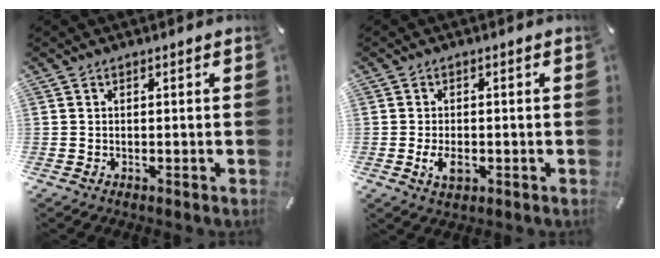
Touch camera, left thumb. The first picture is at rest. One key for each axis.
{"total": 3.8, "fx": -0.9, "fy": 2.2, "fz": 3.0, "tx": -0.074, "ty": -0.004, "tz": -0.019}